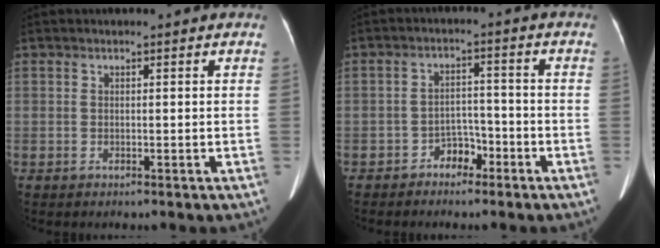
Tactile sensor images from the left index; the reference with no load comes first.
{"total": 3.7, "force": [-2.6, 2.2, 1.5], "torque": [-0.020, 0.011, -0.042]}